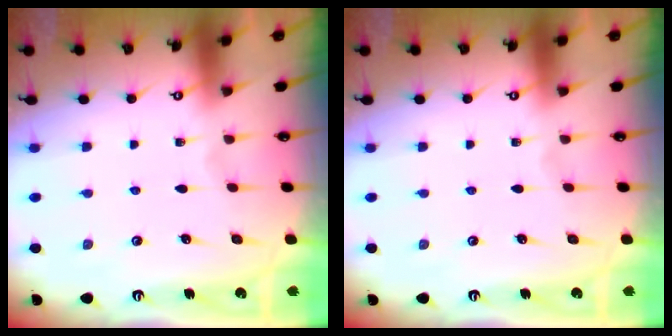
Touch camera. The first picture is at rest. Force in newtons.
{"total": 0.0}